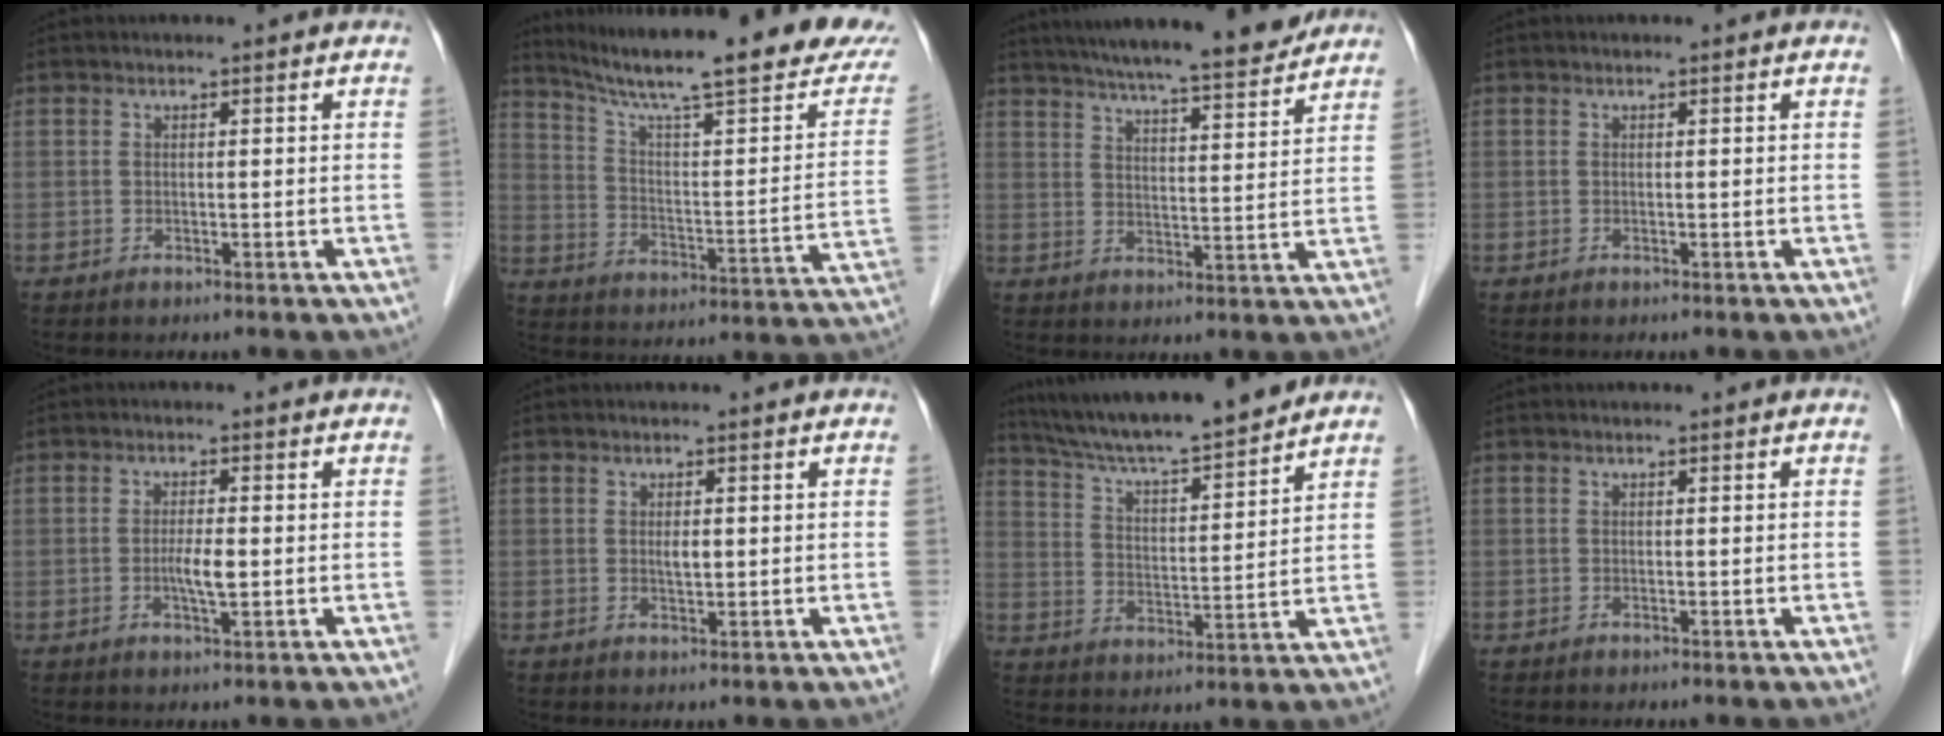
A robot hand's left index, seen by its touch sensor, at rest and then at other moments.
{"total": 25.9, "force": [21.2, 1.8, 14.7], "torque": [-0.229, -0.037, 0.291]}
{"total": 16.8, "force": [15.0, 0.9, 7.6], "torque": [-0.120, 0.011, 0.213]}
{"total": 0.0}
{"total": 3.0, "force": [-0.4, 0.4, 2.9], "torque": [-0.059, -0.004, -0.007]}
{"total": 1.4, "force": [0.3, 0.5, 1.3], "torque": [-0.023, -0.002, 0.006]}
{"total": 15.9, "force": [14.3, 0.6, 6.9], "torque": [-0.121, 0.011, 0.232]}
{"total": 0.0}